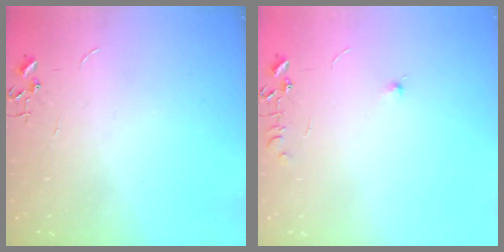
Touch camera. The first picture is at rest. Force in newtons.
{"total": 5.6, "press": 5.5, "slide": 0.5}